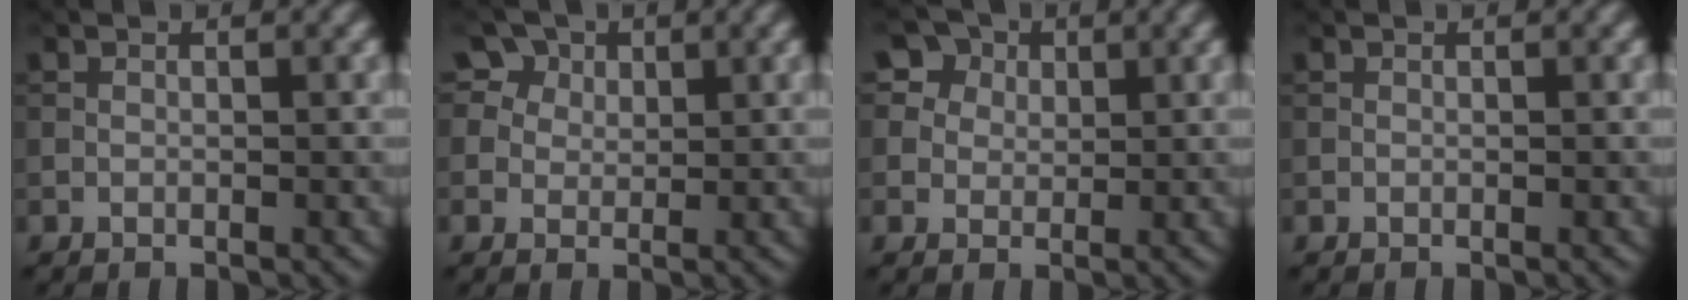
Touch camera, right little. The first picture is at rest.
{"total": 6.7, "force": [3.9, 4.8, 2.6], "torque": [-0.054, 0.012, 0.052]}
{"total": 6.4, "force": [3.6, 4.7, 2.4], "torque": [-0.054, 0.011, 0.050]}
{"total": 0.0}